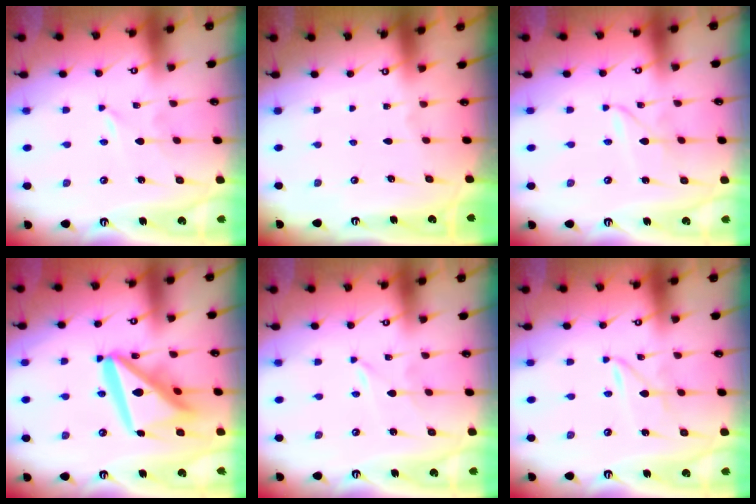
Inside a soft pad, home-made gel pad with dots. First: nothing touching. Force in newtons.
{"total": 0.0}
{"total": 2.1, "press": 2.1, "slide": 0.2}
{"total": 18.8, "press": 18.6, "slide": 2.2}
{"total": 0.0}
{"total": 1.5, "press": 1.5, "slide": 0.1}